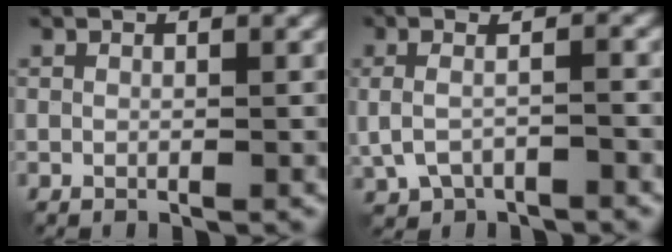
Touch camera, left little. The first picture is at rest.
{"total": 3.6, "force": [-0.3, 1.7, 3.2], "torque": [-0.062, -0.003, -0.012]}